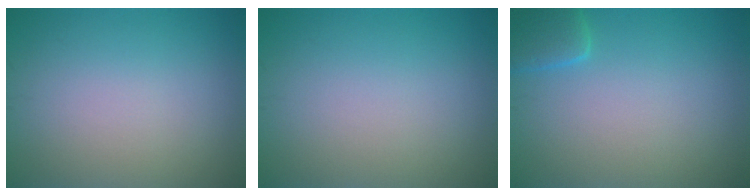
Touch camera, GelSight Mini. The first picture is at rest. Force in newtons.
{"total": 0.0}
{"total": 2.3, "press": 2.3, "slide": 0.2}